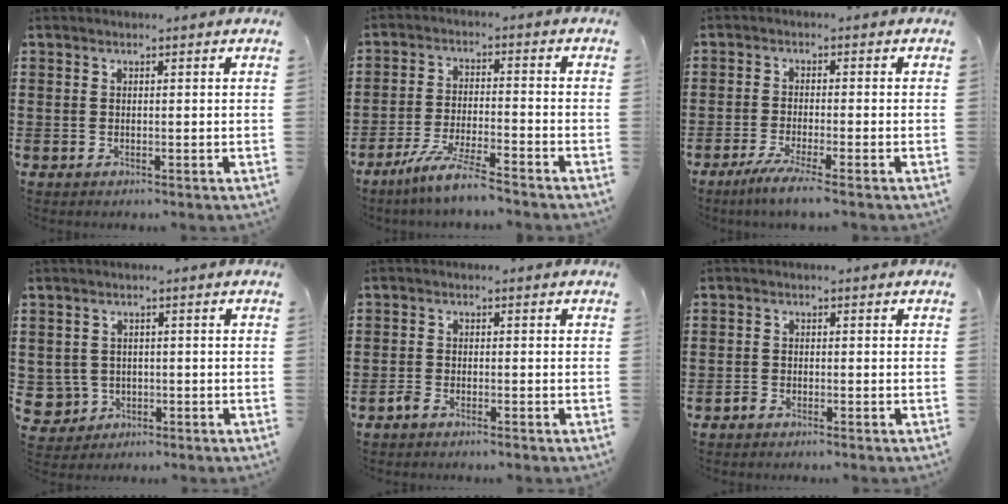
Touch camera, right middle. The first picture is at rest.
{"total": 6.6, "force": [-5.6, -0.3, 3.5], "torque": [-0.080, -0.017, -0.109]}
{"total": 3.4, "force": [-2.4, -0.4, 2.4], "torque": [-0.046, -0.013, -0.044]}
{"total": 2.9, "force": [-0.6, 2.7, 0.6], "torque": [-0.031, 0.002, -0.016]}
{"total": 1.5, "force": [-1.3, 0.3, 0.7], "torque": [-0.022, -0.003, -0.028]}
{"total": 1.1, "force": [-1.0, 0.3, 0.3], "torque": [-0.009, 0.000, -0.020]}